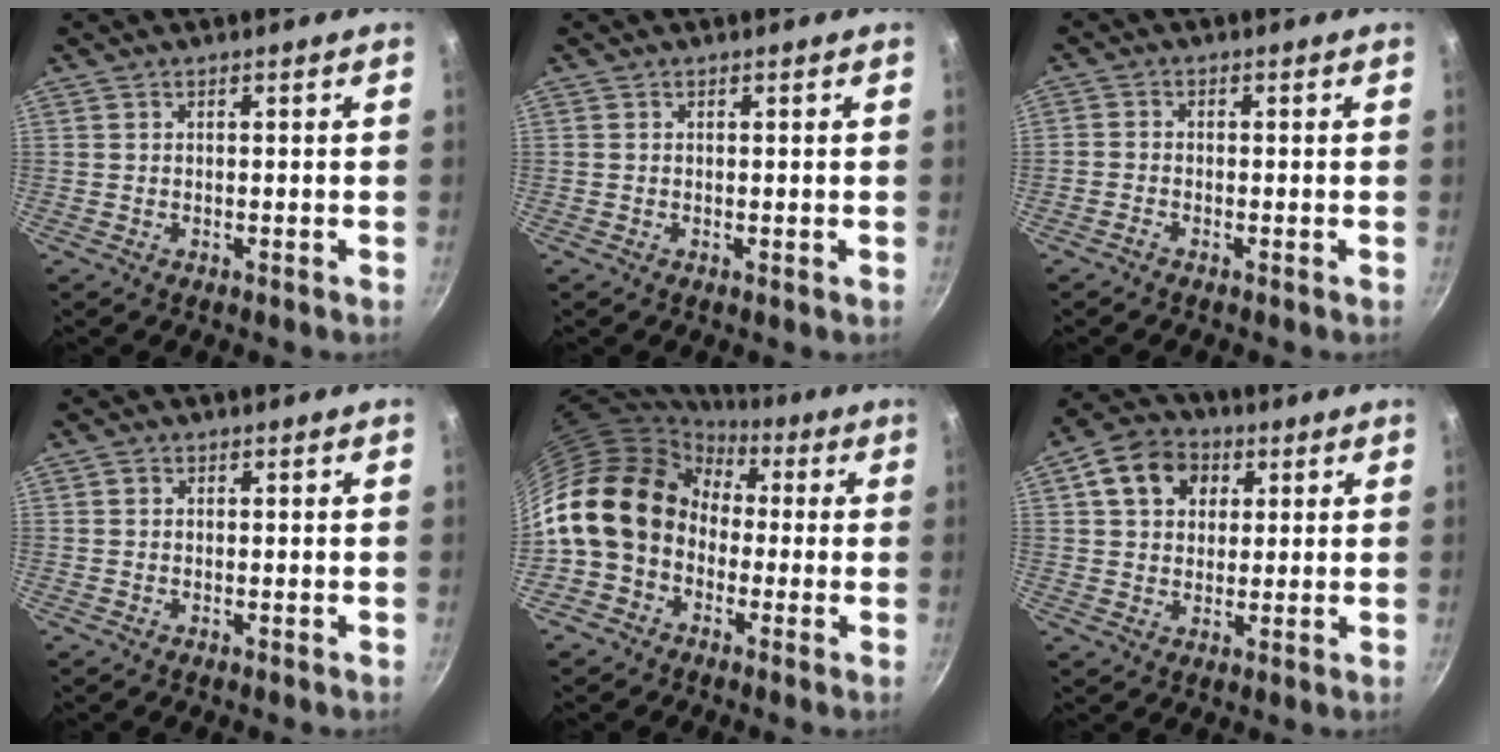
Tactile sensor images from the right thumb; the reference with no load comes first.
{"total": 0.0}
{"total": 1.5, "force": [-1.3, 0.6, 0.5], "torque": [-0.015, 0.011, -0.031]}
{"total": 1.1, "force": [0.2, 1.0, 0.4], "torque": [-0.004, 0.003, 0.000]}
{"total": 15.6, "force": [-0.3, 12.6, 9.2], "torque": [-0.127, 0.043, -0.022]}
{"total": 10.3, "force": [3.5, 8.0, 5.4], "torque": [-0.070, 0.006, 0.044]}